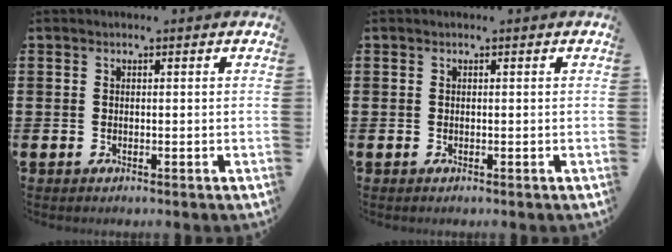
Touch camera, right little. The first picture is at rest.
{"total": 0.0}